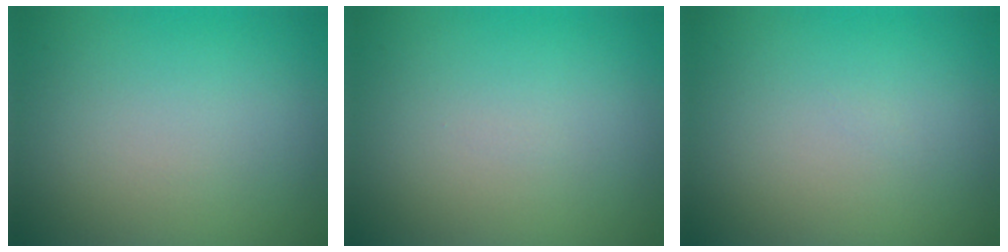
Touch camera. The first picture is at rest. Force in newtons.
{"total": 0.0}
{"total": 0.0}